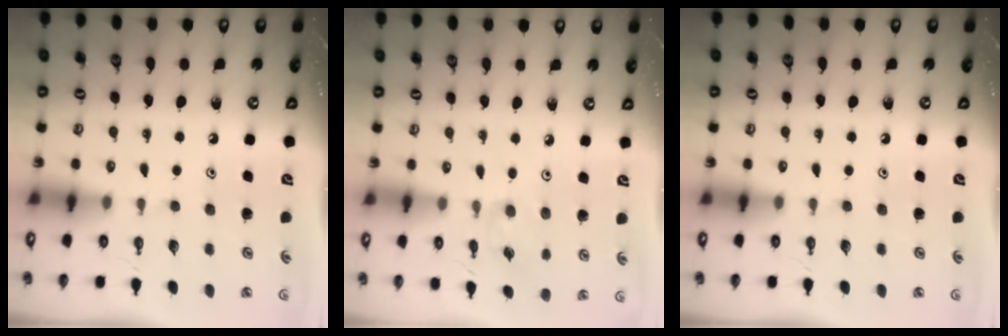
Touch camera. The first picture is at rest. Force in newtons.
{"total": 2.9, "press": 2.8, "slide": 0.5}
{"total": 0.0}